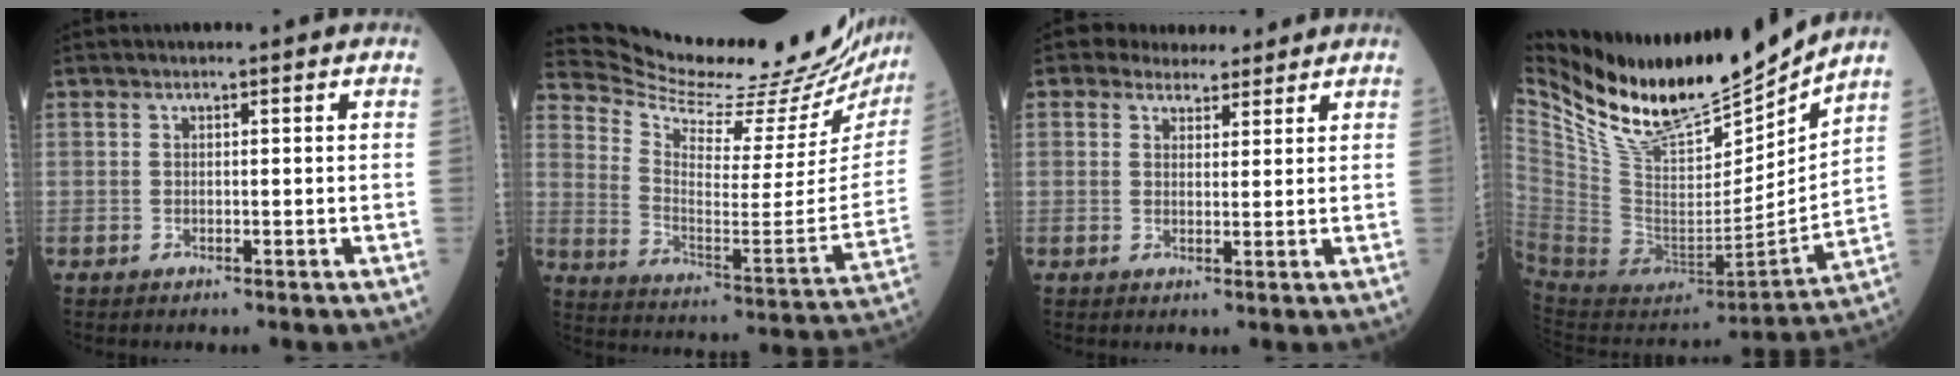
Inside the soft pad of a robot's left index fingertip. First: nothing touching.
{"total": 28.3, "force": [26.4, 4.0, 9.5], "torque": [-0.163, -0.097, 0.354]}
{"total": 5.0, "force": [4.3, 2.4, 0.9], "torque": [-0.008, 0.014, 0.059]}
{"total": 22.7, "force": [19.8, 4.1, 10.3], "torque": [-0.199, -0.041, 0.351]}